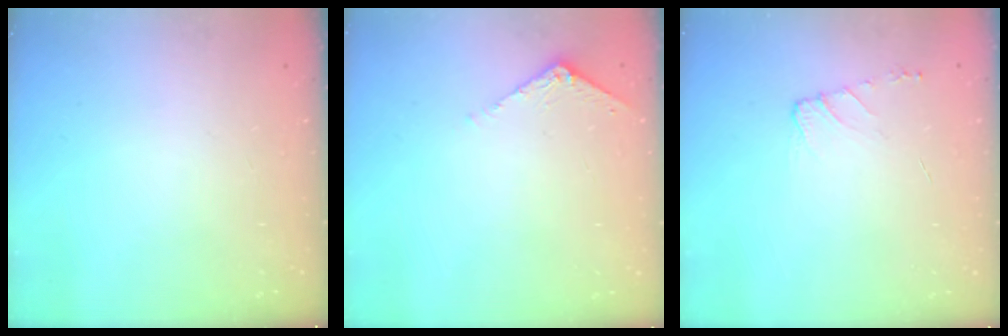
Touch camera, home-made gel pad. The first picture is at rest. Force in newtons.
{"total": 7.2, "press": 7.1, "slide": 0.8}
{"total": 6.5, "press": 6.5, "slide": 0.8}